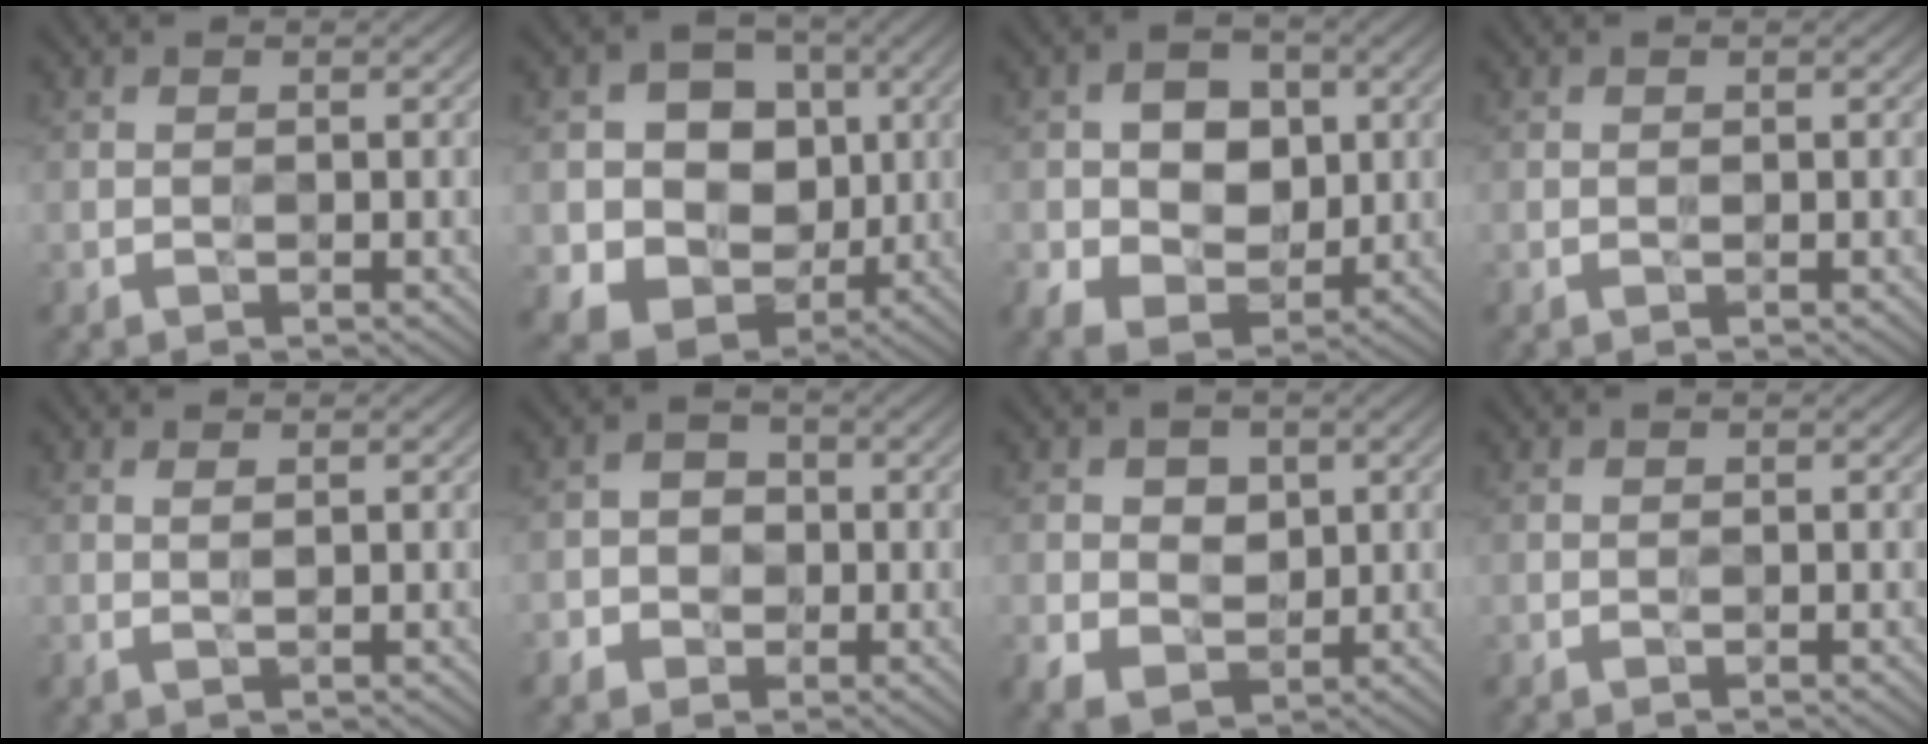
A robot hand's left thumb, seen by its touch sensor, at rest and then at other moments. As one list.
[{"total": 10.6, "force": [-0.1, 9.3, 5.2], "torque": [-0.110, -0.014, -0.016]}, {"total": 8.4, "force": [-0.1, 6.5, 5.3], "torque": [-0.096, -0.005, -0.003]}, {"total": 0.0}, {"total": 0.9, "force": [0.5, 0.0, 0.8], "torque": [-0.018, 0.003, 0.010]}, {"total": 3.5, "force": [-0.8, 3.2, 1.1], "torque": [-0.011, 0.001, -0.026]}, {"total": 4.9, "force": [0.3, 4.0, 2.8], "torque": [-0.056, -0.004, 0.006]}, {"total": 0.0}]